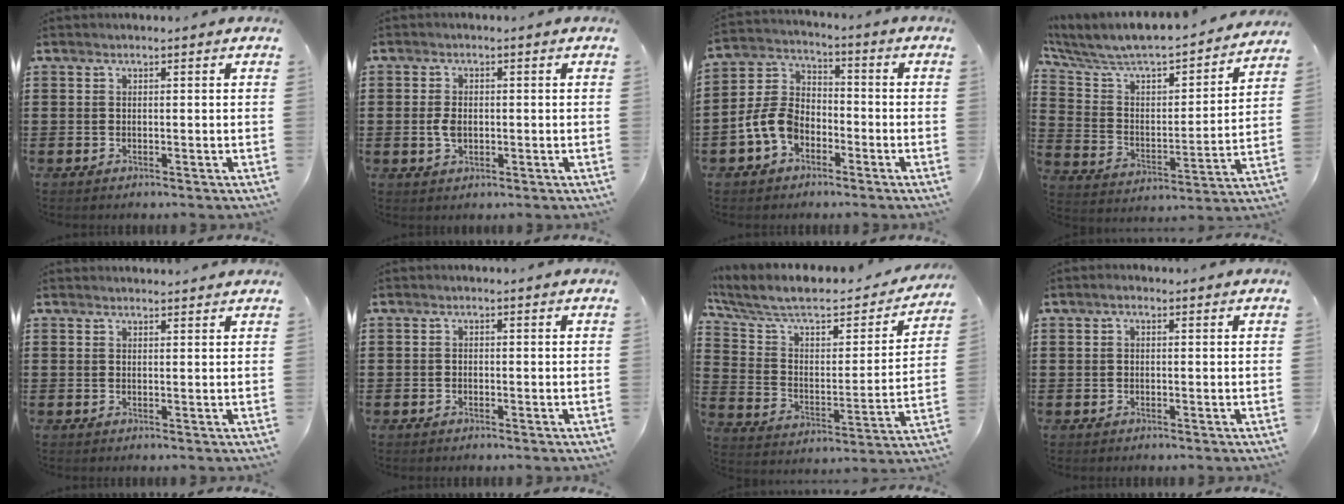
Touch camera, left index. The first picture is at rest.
{"total": 2.9, "force": [-0.1, 1.7, 2.4], "torque": [-0.062, -0.003, -0.006]}
{"total": 7.6, "force": [-3.4, 5.1, 4.4], "torque": [-0.124, 0.003, -0.074]}
{"total": 6.1, "force": [5.4, 1.6, 2.4], "torque": [-0.078, -0.053, 0.083]}
{"total": 1.3, "force": [1.3, 0.1, 0.1], "torque": [-0.004, -0.001, 0.025]}
{"total": 0.8, "force": [-0.6, 0.4, 0.2], "torque": [-0.007, 0.000, -0.014]}
{"total": 8.5, "force": [6.7, 2.6, 4.5], "torque": [-0.117, -0.047, 0.113]}
{"total": 0.8, "force": [-0.2, 0.5, 0.6], "torque": [-0.012, 0.003, -0.005]}